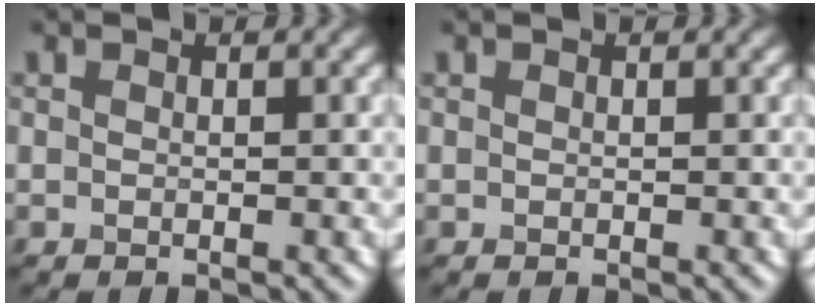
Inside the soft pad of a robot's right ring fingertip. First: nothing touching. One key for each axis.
{"total": 0.0}